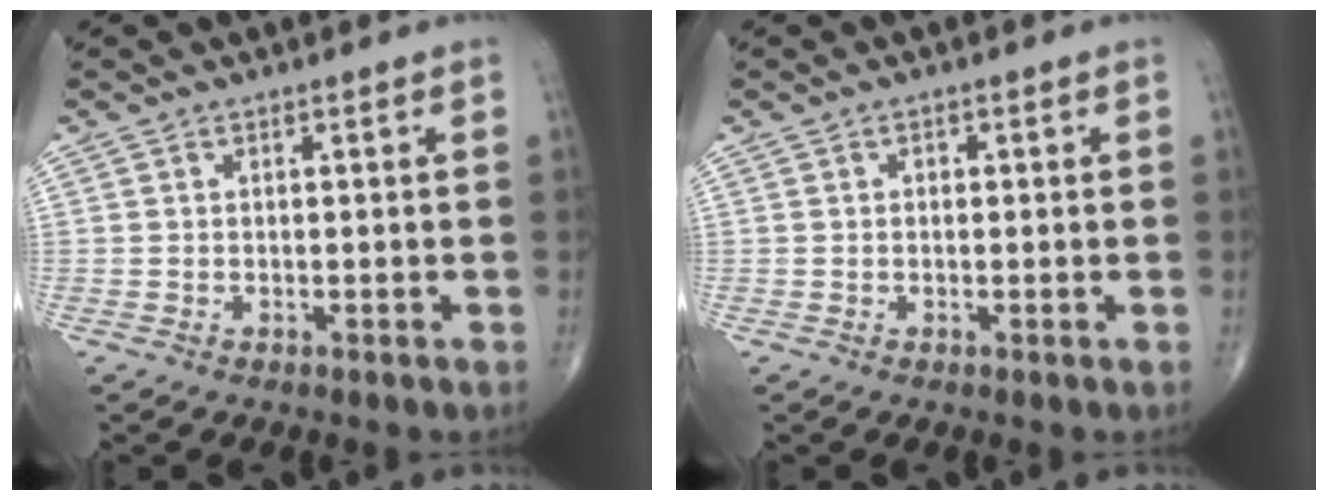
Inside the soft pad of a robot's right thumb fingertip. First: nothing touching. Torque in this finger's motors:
{"motor_torque": [-0.10, 0.28, -0.15, -0.09, 0.00]}